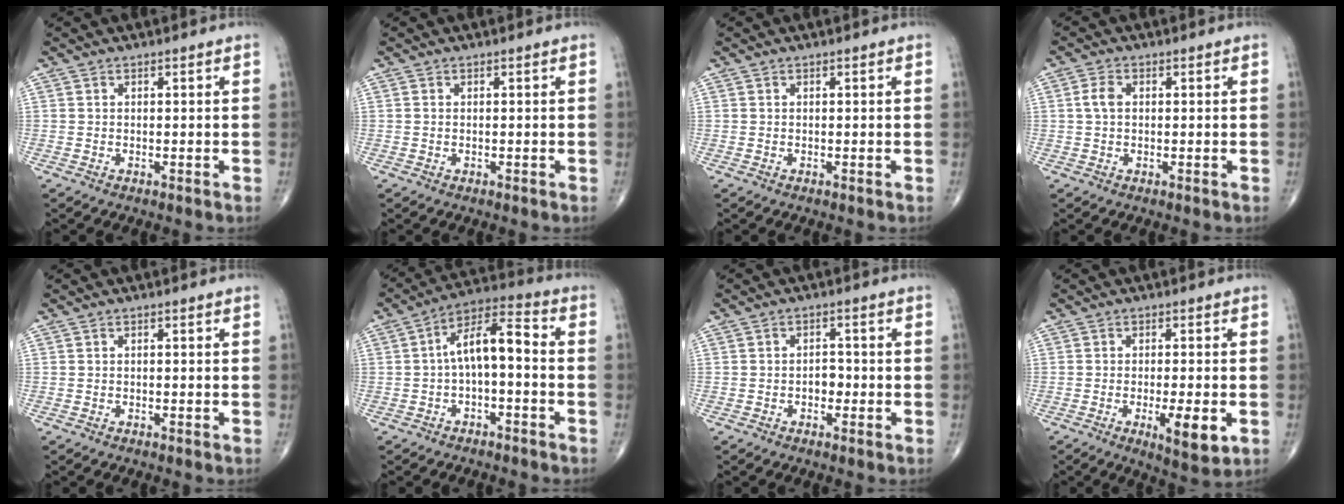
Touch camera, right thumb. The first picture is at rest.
{"total": 0.0}
{"total": 0.0}
{"total": 2.7, "force": [0.4, 1.8, 2.1], "torque": [-0.046, 0.006, 0.005]}
{"total": 0.0}
{"total": 9.5, "force": [-1.0, 4.0, 8.5], "torque": [-0.142, 0.050, -0.025]}
{"total": 2.5, "force": [-0.8, 1.8, 1.6], "torque": [-0.008, 0.011, -0.017]}
{"total": 6.7, "force": [-2.0, 1.7, 6.1], "torque": [-0.095, -0.011, -0.028]}